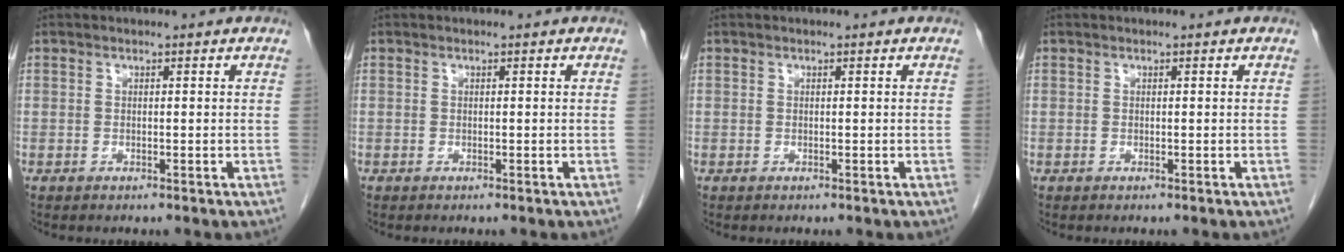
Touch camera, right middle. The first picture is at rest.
{"total": 0.0}
{"total": 0.0}
{"total": 0.0}